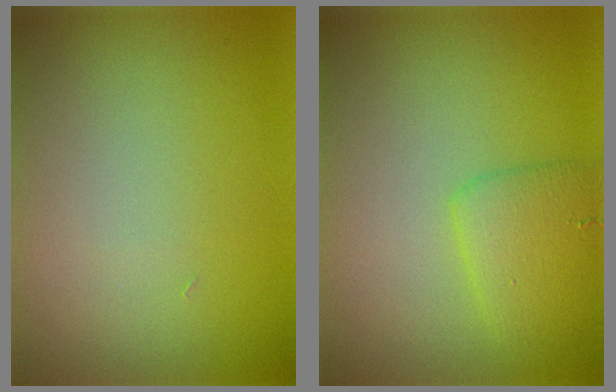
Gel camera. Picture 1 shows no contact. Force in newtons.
{"total": 2.8, "press": 2.8, "slide": 0.1}